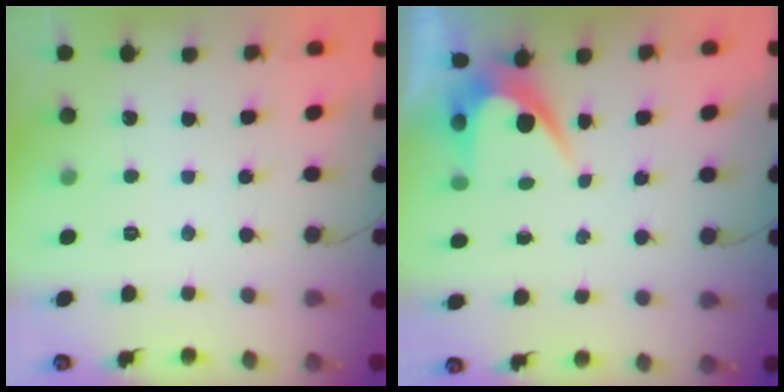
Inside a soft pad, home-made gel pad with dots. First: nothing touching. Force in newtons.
{"total": 5.4, "press": 5.4, "slide": 0.4}